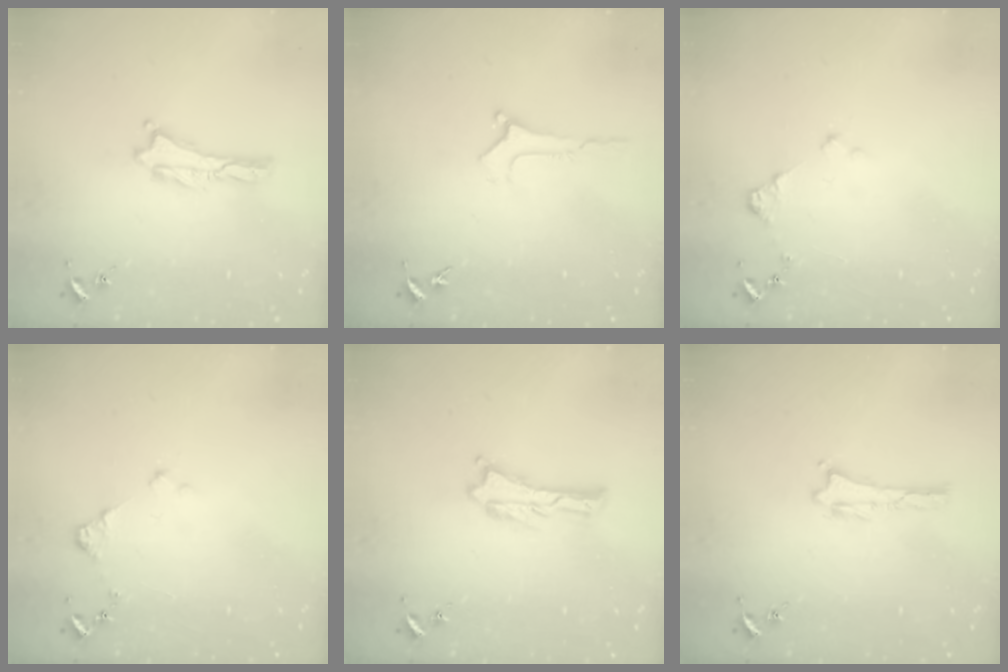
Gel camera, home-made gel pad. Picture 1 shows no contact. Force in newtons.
{"total": 0.0}
{"total": 1.2, "press": 1.2, "slide": 0.2}
{"total": 1.2, "press": 1.2, "slide": 0.2}
{"total": 0.0}
{"total": 0.0}